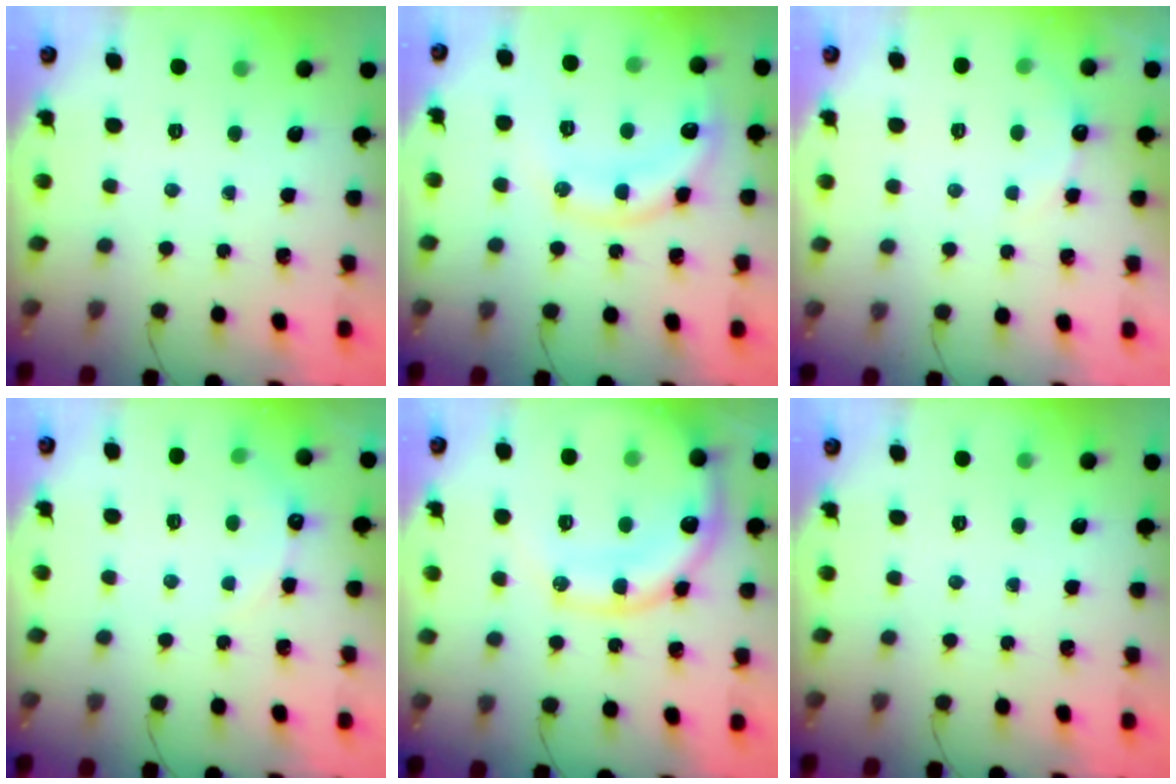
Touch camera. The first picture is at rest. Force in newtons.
{"total": 12.6, "press": 12.6, "slide": 1.0}
{"total": 3.5, "press": 3.4, "slide": 1.0}
{"total": 6.7, "press": 6.6, "slide": 1.0}
{"total": 19.7, "press": 19.3, "slide": 4.0}
{"total": 0.0}